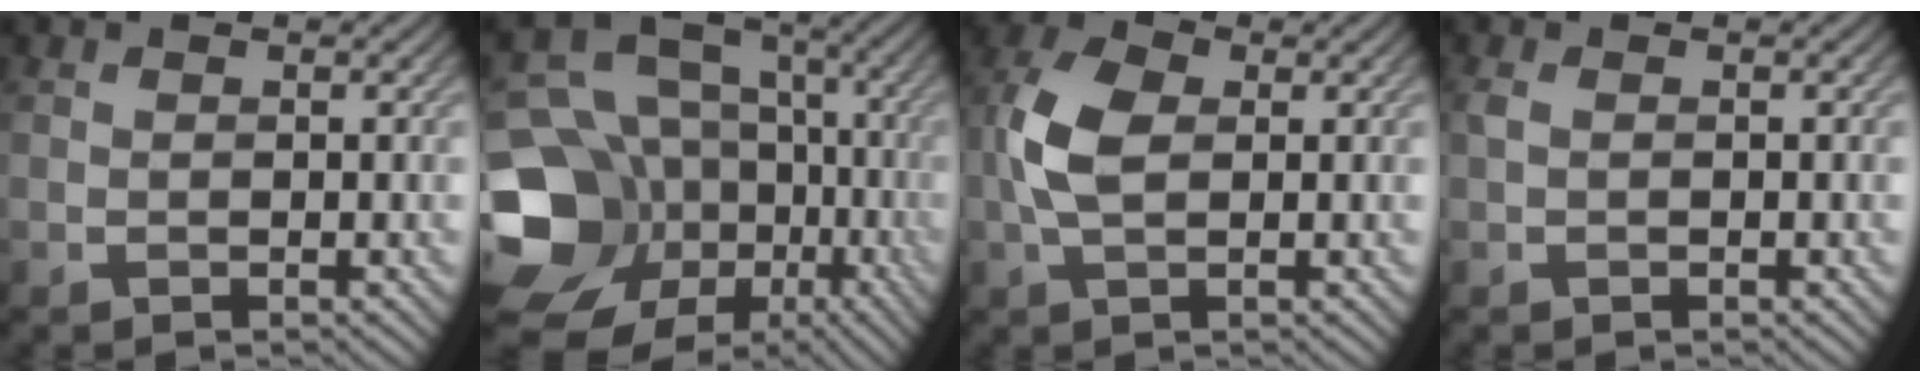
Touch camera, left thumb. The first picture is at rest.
{"total": 19.2, "force": [-4.5, 15.8, 9.9], "torque": [-0.245, -0.022, -0.035]}
{"total": 5.9, "force": [0.2, 3.2, 5.0], "torque": [-0.120, 0.006, -0.006]}
{"total": 0.8, "force": [0.1, 0.3, 0.7], "torque": [-0.023, 0.002, -0.001]}